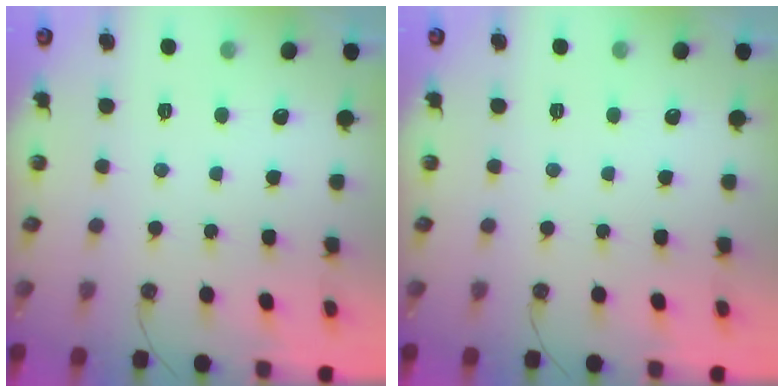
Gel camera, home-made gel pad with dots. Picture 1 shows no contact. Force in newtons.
{"total": 0.0}